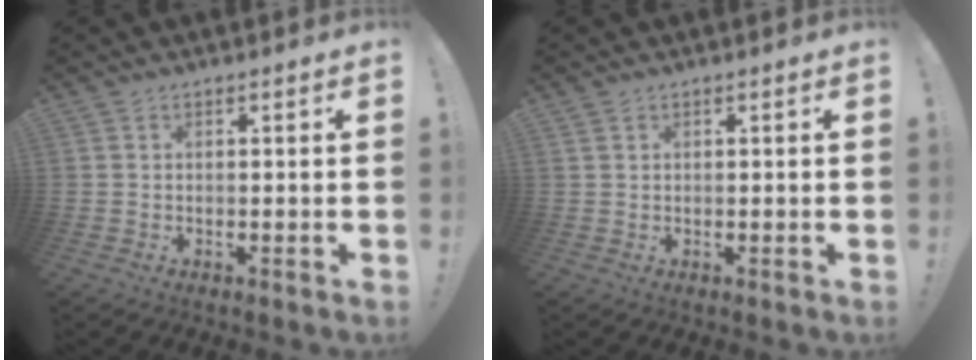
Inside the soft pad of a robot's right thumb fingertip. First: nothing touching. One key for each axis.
{"total": 0.9, "fx": 0.7, "fy": 0.6, "fz": 0.3, "tx": -0.010, "ty": 0.002, "tz": 0.014}